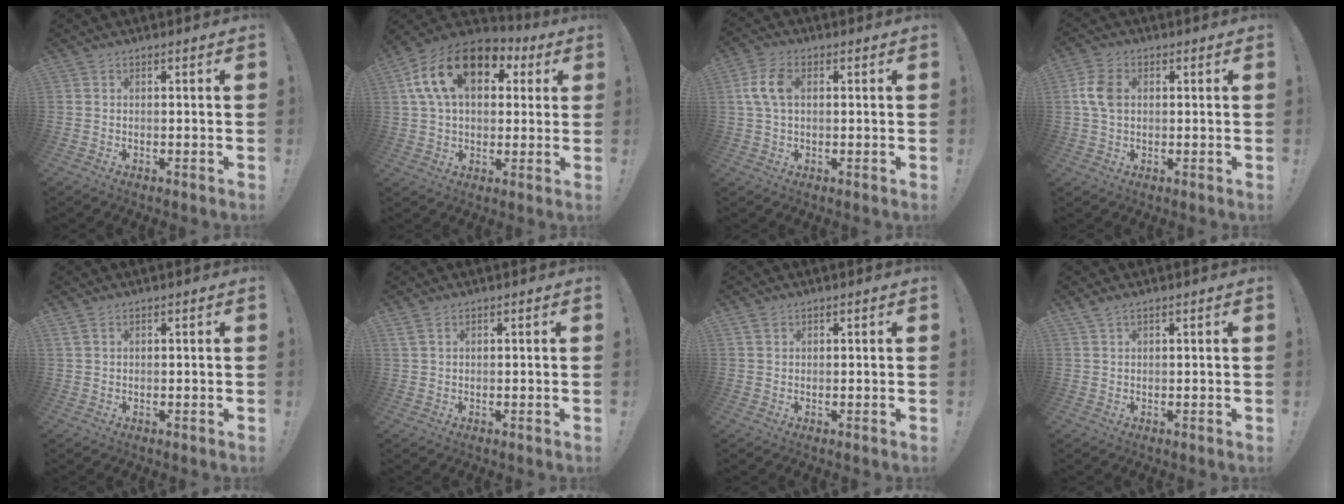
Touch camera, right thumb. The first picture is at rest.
{"total": 20.8, "force": [7.7, 13.2, 14.0], "torque": [-0.250, -0.013, 0.137]}
{"total": 7.7, "force": [1.3, 4.7, 6.0], "torque": [-0.122, 0.008, 0.027]}
{"total": 7.3, "force": [1.2, 5.0, 5.1], "torque": [-0.107, 0.005, 0.021]}
{"total": 1.9, "force": [1.0, 0.9, 1.3], "torque": [-0.034, 0.005, 0.022]}
{"total": 2.1, "force": [1.1, 1.0, 1.4], "torque": [-0.037, 0.005, 0.024]}
{"total": 1.5, "force": [1.0, 0.9, 0.5], "torque": [-0.011, 0.000, 0.020]}
{"total": 1.7, "force": [1.3, 0.4, 1.0], "torque": [-0.030, 0.002, 0.026]}